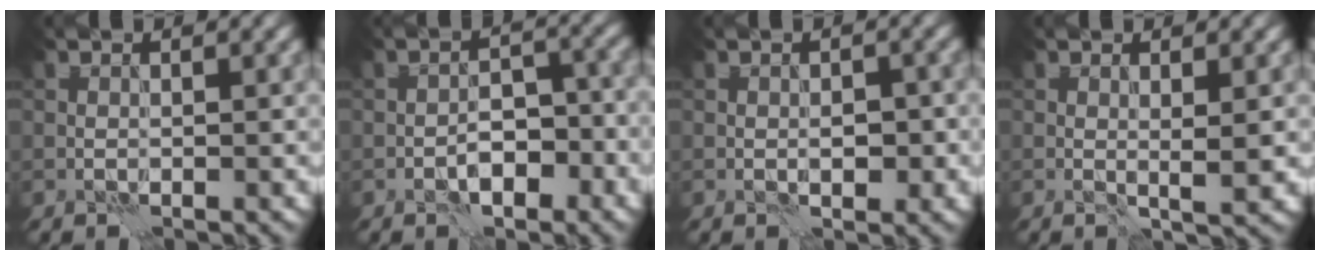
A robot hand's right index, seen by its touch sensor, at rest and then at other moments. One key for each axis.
{"total": 3.8, "fx": -2.0, "fy": 1.7, "fz": 2.8, "tx": -0.037, "ty": 0.008, "tz": -0.033}
{"total": 2.3, "fx": -0.5, "fy": 1.1, "fz": 1.9, "tx": -0.024, "ty": 0.000, "tz": -0.006}
{"total": 1.7, "fx": 0.3, "fy": 0.1, "fz": 1.7, "tx": -0.028, "ty": -0.004, "tz": 0.003}